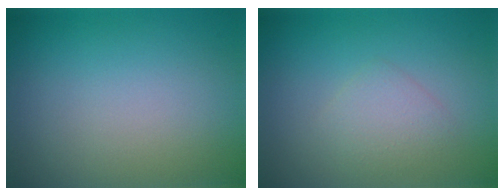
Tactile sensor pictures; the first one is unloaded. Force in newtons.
{"total": 1.9, "press": 1.9, "slide": 0.1}